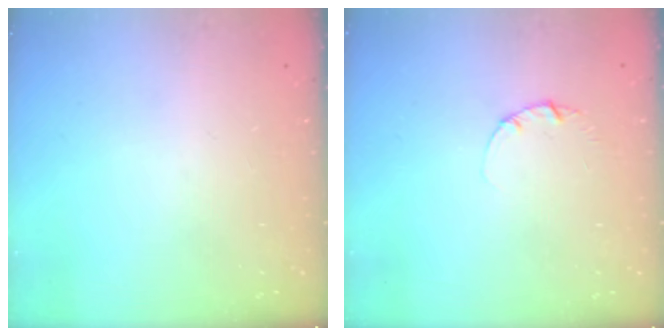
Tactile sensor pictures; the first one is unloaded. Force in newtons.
{"total": 1.3, "press": 1.3, "slide": 0.2}